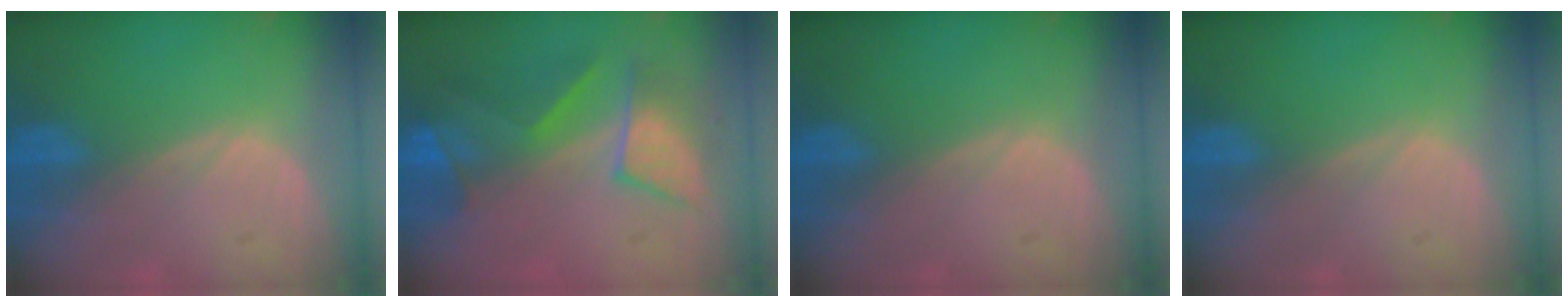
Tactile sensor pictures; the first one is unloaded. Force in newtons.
{"total": 7.5, "press": 7.4, "slide": 1.2}
{"total": 0.0}
{"total": 0.0}